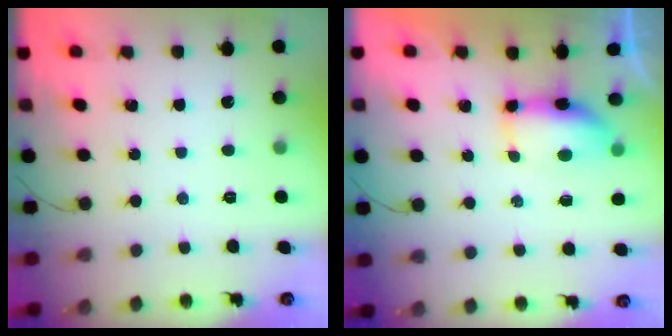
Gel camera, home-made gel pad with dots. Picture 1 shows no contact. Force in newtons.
{"total": 6.8, "press": 6.8, "slide": 0.8}